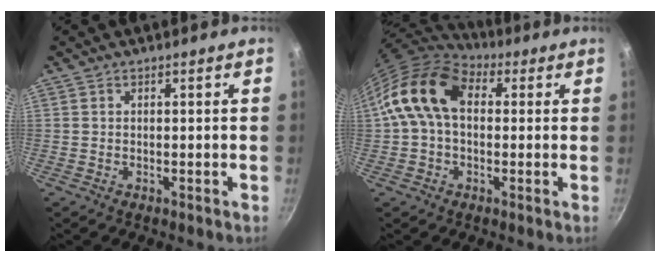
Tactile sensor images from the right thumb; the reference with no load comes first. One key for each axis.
{"total": 13.2, "fx": 2.1, "fy": 9.1, "fz": 9.4, "tx": -0.146, "ty": 0.021, "tz": 0.017}